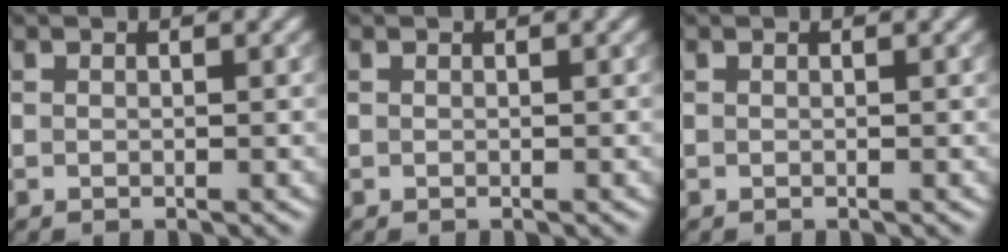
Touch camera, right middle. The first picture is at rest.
{"total": 0.0}
{"total": 0.0}